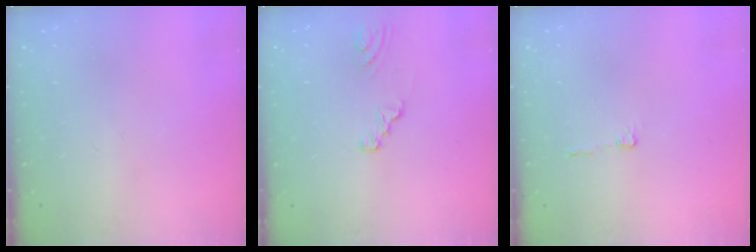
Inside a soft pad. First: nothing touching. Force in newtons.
{"total": 2.5, "press": 2.5, "slide": 0.3}
{"total": 2.1, "press": 2.1, "slide": 0.2}